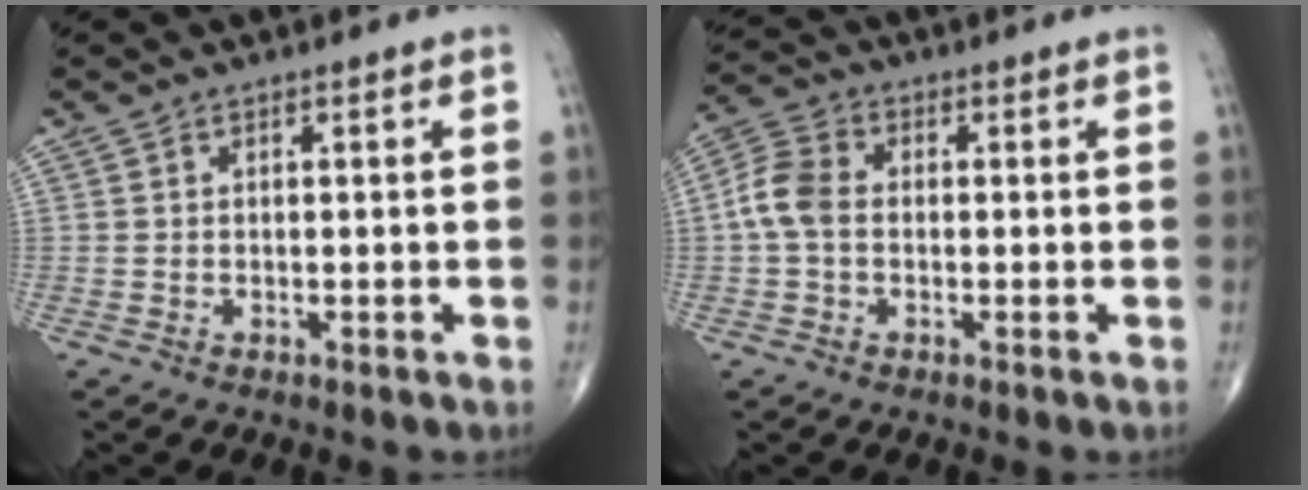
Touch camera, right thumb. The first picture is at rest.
{"total": 6.3, "force": [-0.4, 4.4, 4.5], "torque": [-0.095, 0.017, -0.018]}